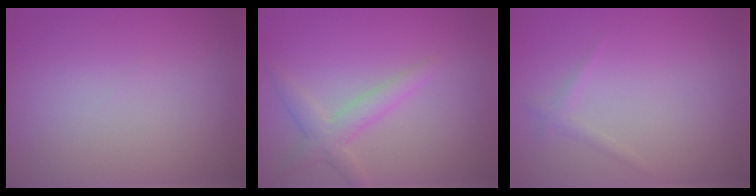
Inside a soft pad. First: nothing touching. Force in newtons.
{"total": 2.5, "press": 2.5, "slide": 0.1}
{"total": 0.9, "press": 0.9, "slide": 0.1}